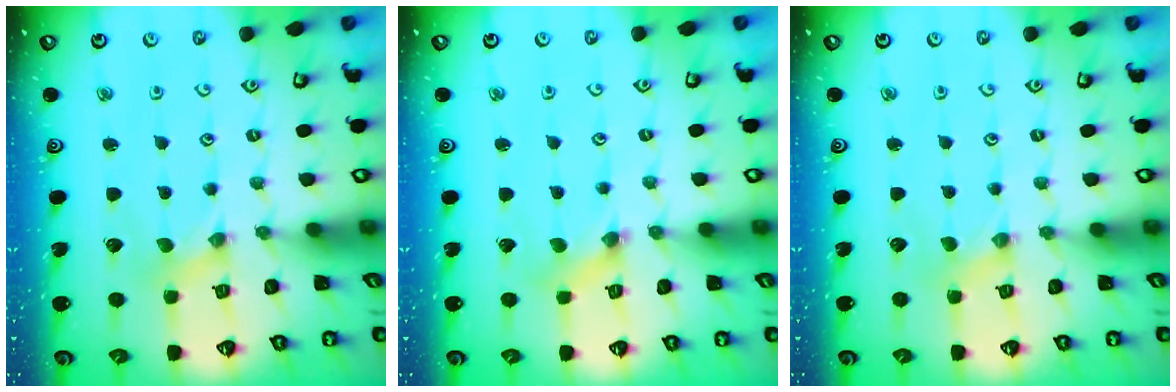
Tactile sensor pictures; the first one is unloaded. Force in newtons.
{"total": 1.6, "press": 1.5, "slide": 0.3}
{"total": 1.1, "press": 1.1, "slide": 0.2}